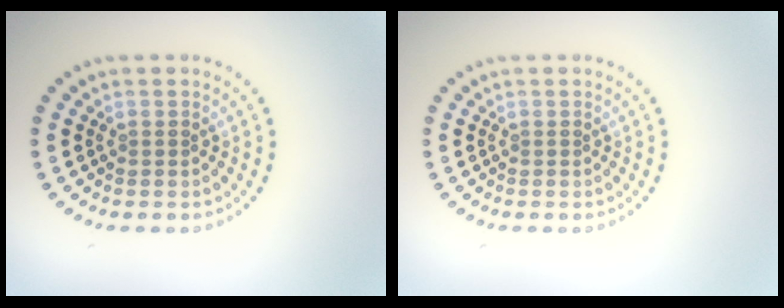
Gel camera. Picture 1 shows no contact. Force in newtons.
{"total": 0.0}